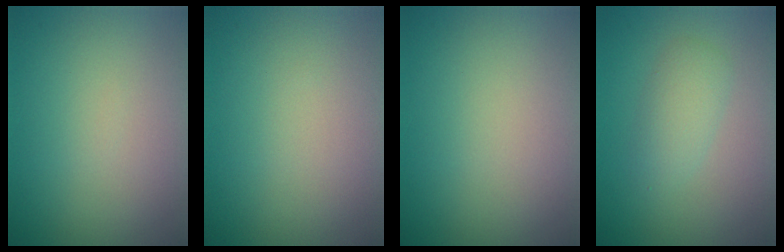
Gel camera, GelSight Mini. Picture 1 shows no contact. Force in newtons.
{"total": 0.0}
{"total": 0.0}
{"total": 2.1, "press": 2.1, "slide": 0.1}